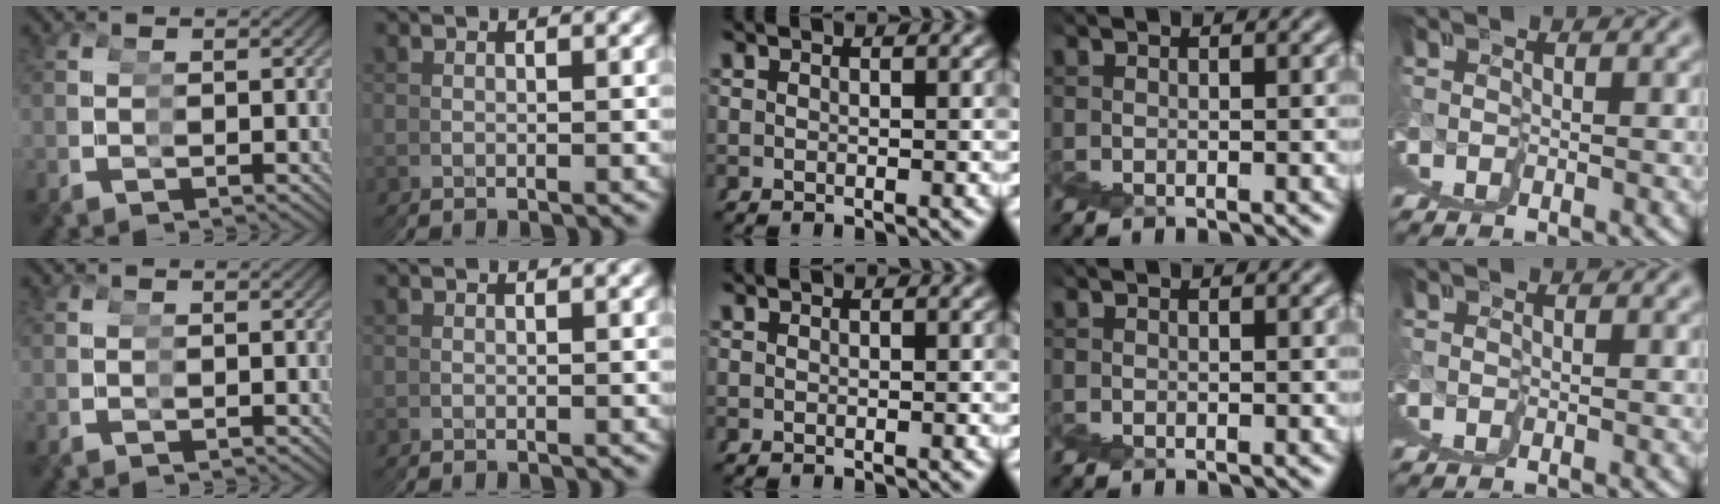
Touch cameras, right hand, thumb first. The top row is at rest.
{}